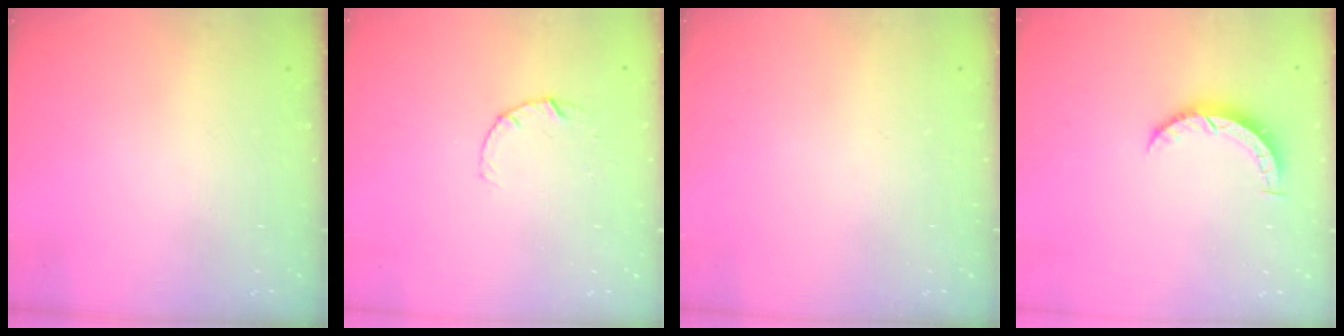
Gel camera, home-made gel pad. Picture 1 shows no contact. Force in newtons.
{"total": 3.2, "press": 3.2, "slide": 0.4}
{"total": 0.0}
{"total": 3.6, "press": 3.6, "slide": 0.4}